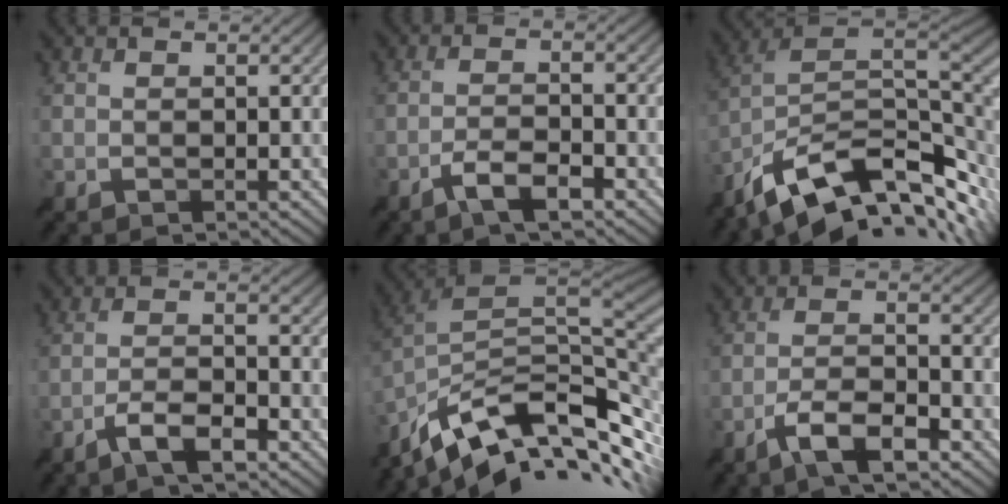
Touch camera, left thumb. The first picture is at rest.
{"total": 4.8, "force": [-3.2, 1.1, 3.3], "torque": [-0.064, 0.004, -0.062]}
{"total": 14.2, "force": [-6.3, 6.8, 10.8], "torque": [-0.220, -0.009, -0.106]}
{"total": 5.3, "force": [-3.7, 1.3, 3.6], "torque": [-0.069, 0.005, -0.070]}
{"total": 13.0, "force": [-6.0, 5.6, 10.1], "torque": [-0.225, -0.006, -0.101]}
{"total": 7.2, "force": [-4.7, 1.9, 5.1], "torque": [-0.095, 0.005, -0.090]}